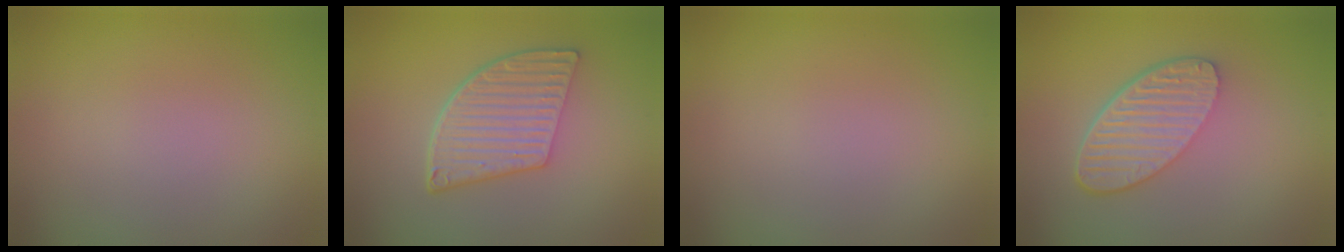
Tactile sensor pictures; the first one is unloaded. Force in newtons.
{"total": 5.9, "press": 4.4, "slide": 4.0}
{"total": 0.0}
{"total": 5.5, "press": 4.0, "slide": 3.8}